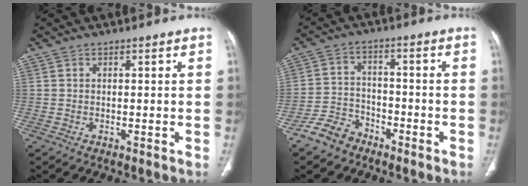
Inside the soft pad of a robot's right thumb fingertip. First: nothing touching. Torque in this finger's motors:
{"motor_torque": [2.62, 2.39, 0.46, -0.76, -0.05]}